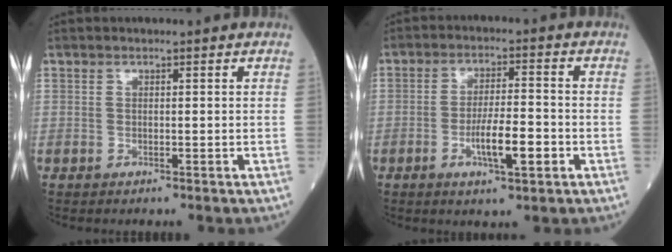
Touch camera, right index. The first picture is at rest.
{"total": 6.8, "force": [-2.4, 1.2, 6.3], "torque": [-0.114, -0.001, -0.039]}